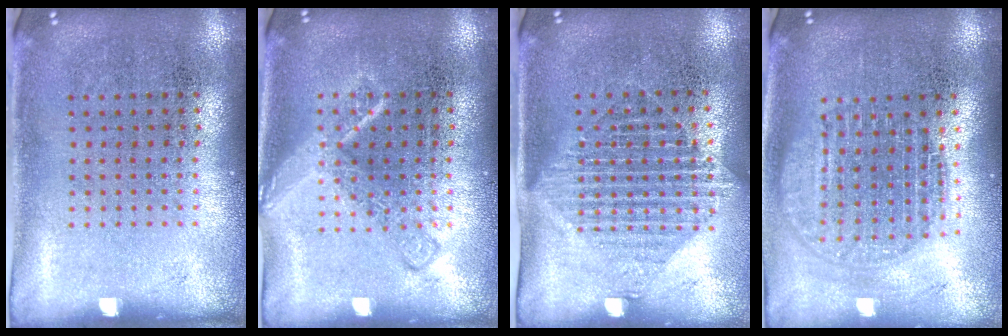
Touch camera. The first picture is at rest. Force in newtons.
{"total": 2.1, "press": 2.1, "slide": 0.3}
{"total": 1.5, "press": 1.2, "slide": 0.9}
{"total": 1.8, "press": 1.6, "slide": 0.9}